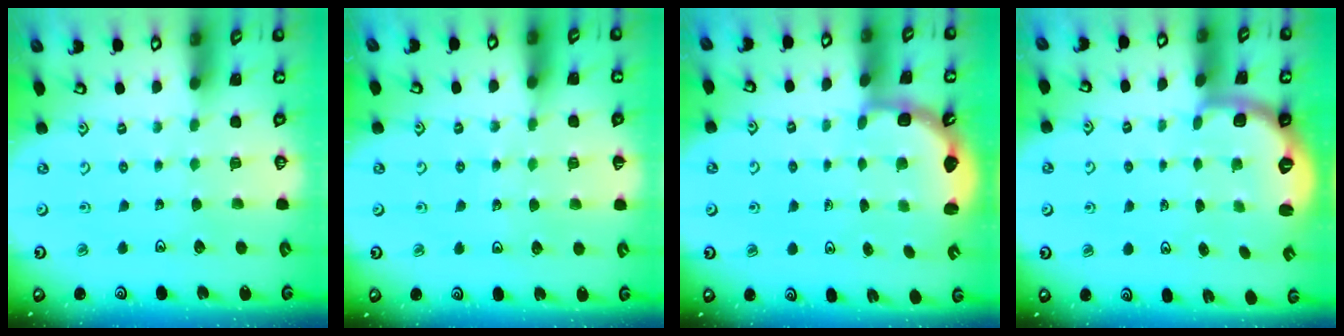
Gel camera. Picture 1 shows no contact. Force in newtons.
{"total": 6.1, "press": 5.9, "slide": 1.4}
{"total": 3.2, "press": 2.2, "slide": 2.4}
{"total": 2.6, "press": 1.5, "slide": 2.1}